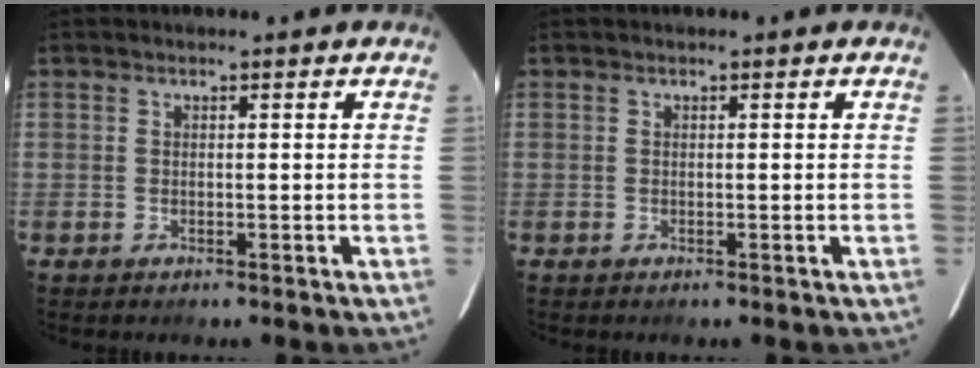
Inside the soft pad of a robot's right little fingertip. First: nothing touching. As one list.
[{"total": 0.0}]